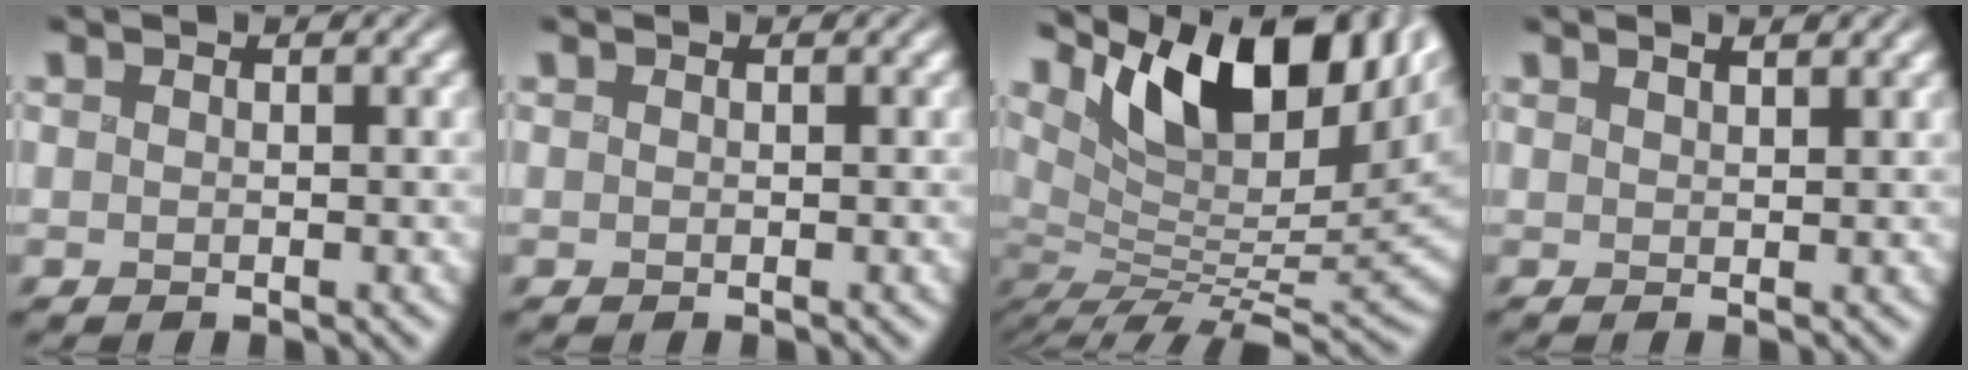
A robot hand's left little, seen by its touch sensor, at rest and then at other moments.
{"total": 0.0}
{"total": 14.1, "force": [5.3, 5.9, 11.6], "torque": [-0.165, 0.013, 0.087]}
{"total": 1.3, "force": [0.9, 0.4, 0.8], "torque": [-0.004, 0.003, 0.007]}